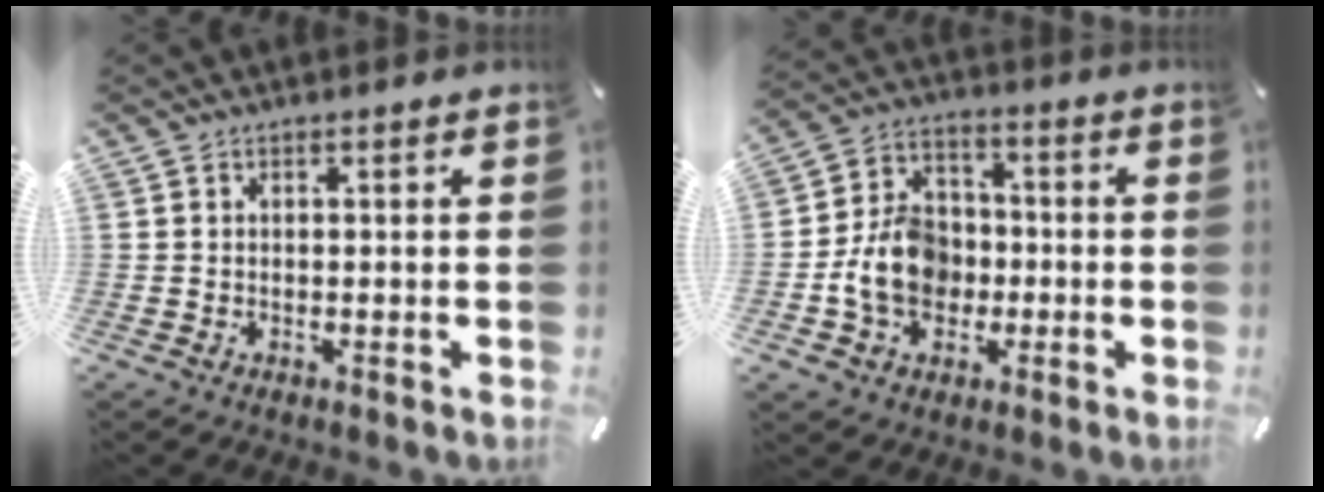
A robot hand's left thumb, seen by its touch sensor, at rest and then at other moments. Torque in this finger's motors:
{"motor_torque": [0.43, 0.58, 0.88, 0.33, 0.24]}